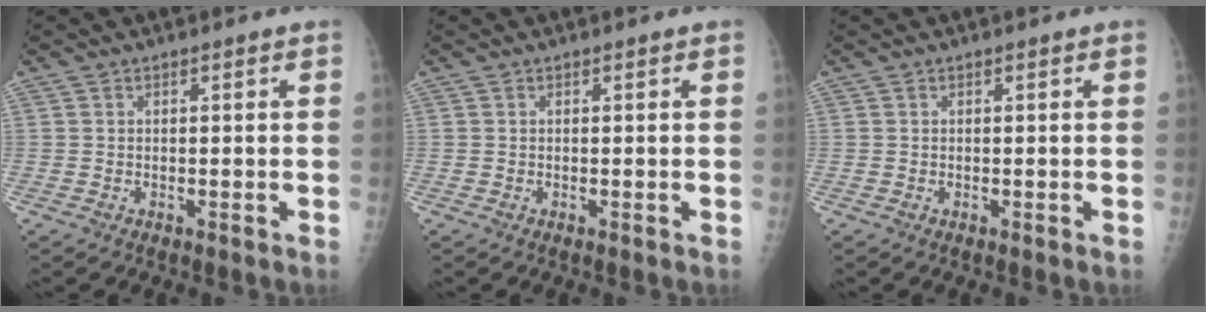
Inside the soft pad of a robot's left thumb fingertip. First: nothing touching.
{"total": 0.0}
{"total": 0.0}